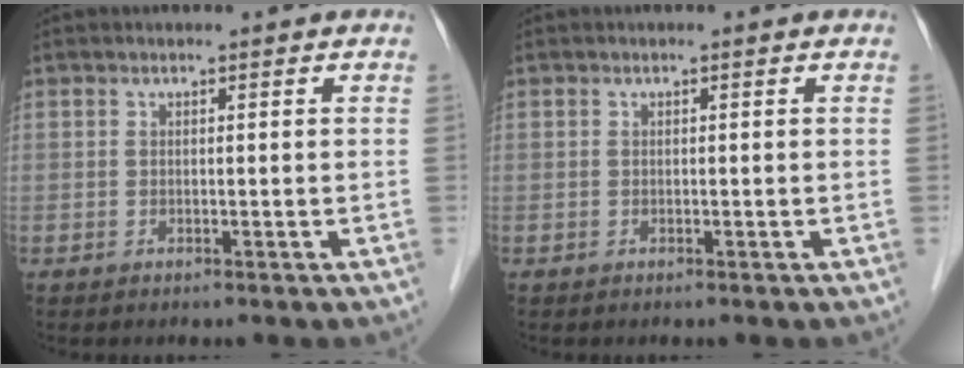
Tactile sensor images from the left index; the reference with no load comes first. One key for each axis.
{"total": 0.0}